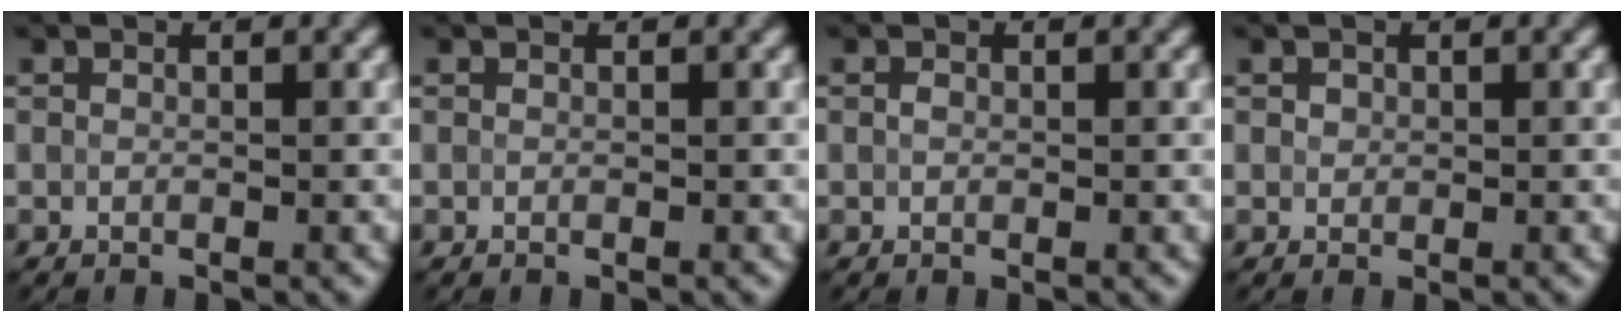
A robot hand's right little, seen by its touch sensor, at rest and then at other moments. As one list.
[{"total": 0.0}, {"total": 0.6, "force": [0.1, 0.4, 0.4], "torque": [-0.008, 0.000, 0.001]}, {"total": 0.6, "force": [0.3, 0.6, 0.2], "torque": [-0.001, -0.001, 0.004]}]